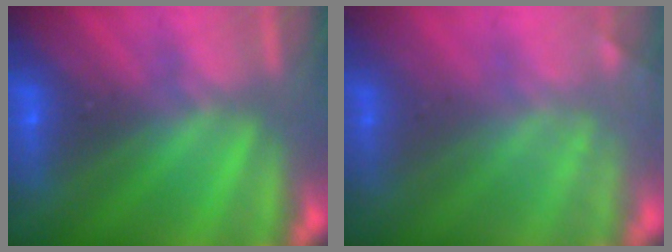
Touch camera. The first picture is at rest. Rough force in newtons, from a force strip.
{"total": 1.8}